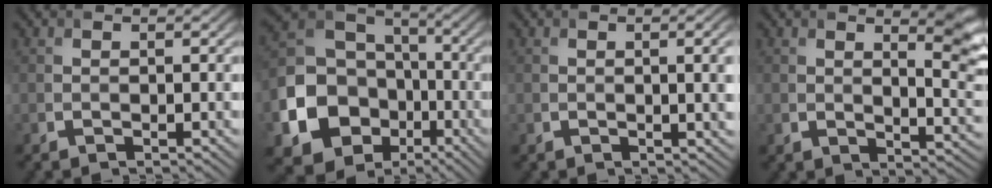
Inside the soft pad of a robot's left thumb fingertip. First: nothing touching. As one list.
[{"total": 16.1, "force": [-5.4, 13.2, 7.4], "torque": [-0.209, -0.047, -0.099]}, {"total": 3.4, "force": [0.1, 0.8, 3.3], "torque": [-0.047, 0.001, 0.003]}, {"total": 5.6, "force": [2.5, 1.9, 4.6], "torque": [-0.067, -0.008, 0.046]}]